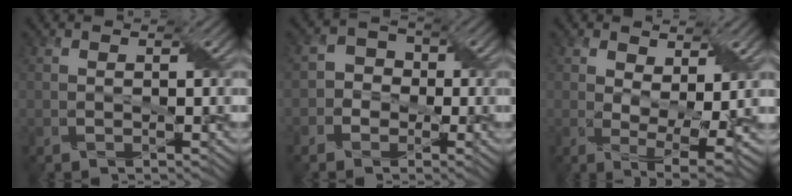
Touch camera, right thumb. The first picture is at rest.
{"total": 3.3, "force": [-1.1, 3.0, 0.8], "torque": [-0.007, 0.009, -0.033]}
{"total": 5.4, "force": [1.9, 2.3, 4.4], "torque": [-0.092, -0.007, 0.037]}